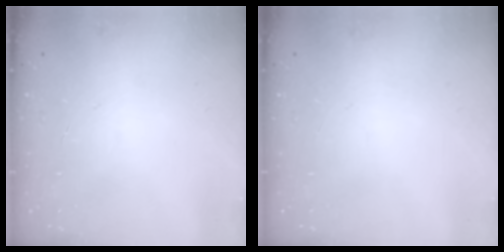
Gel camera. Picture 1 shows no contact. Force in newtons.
{"total": 0.0}